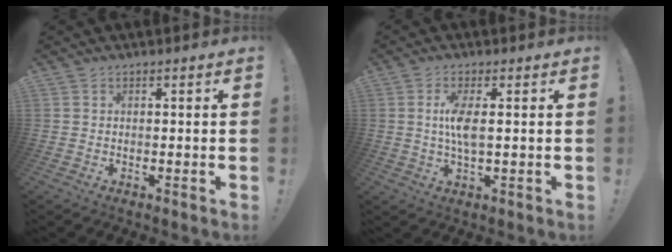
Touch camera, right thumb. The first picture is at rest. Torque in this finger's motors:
{"motor_torque": [2.48, 2.53, 0.95, -0.06, 0.00]}